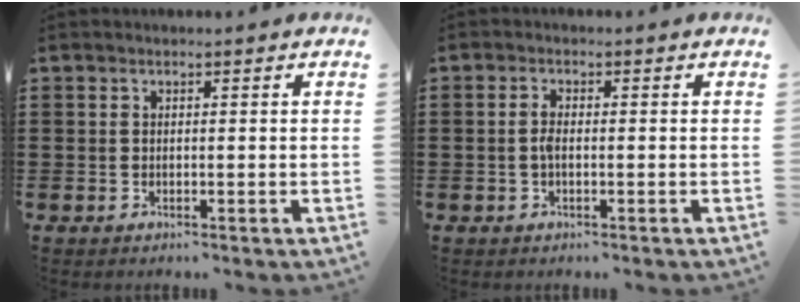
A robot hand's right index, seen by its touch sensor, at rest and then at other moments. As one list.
[{"total": 2.0, "force": [-0.4, 0.6, 1.9], "torque": [-0.043, -0.003, -0.009]}]